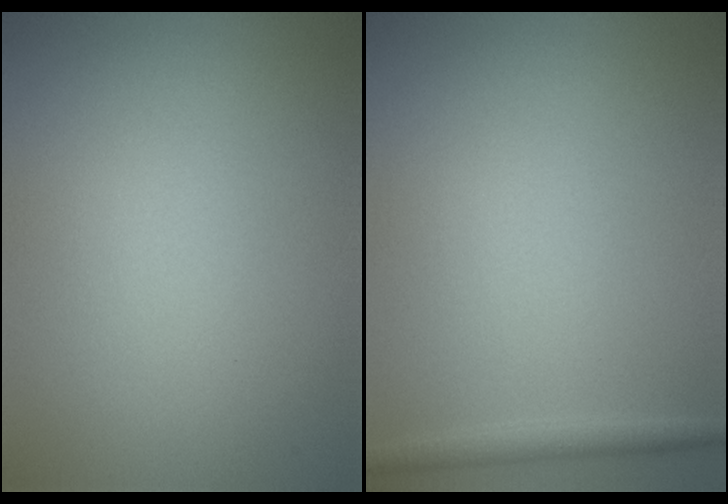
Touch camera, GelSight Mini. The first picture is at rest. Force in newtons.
{"total": 1.4, "press": 1.4, "slide": 0.1}